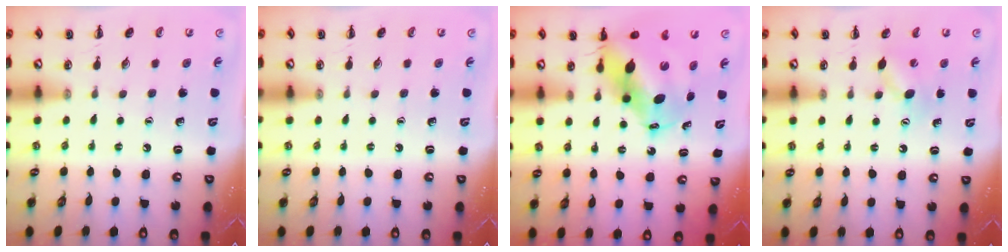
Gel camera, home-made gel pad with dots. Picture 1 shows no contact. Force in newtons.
{"total": 0.0}
{"total": 11.3, "press": 10.9, "slide": 3.2}
{"total": 7.8, "press": 7.7, "slide": 1.5}